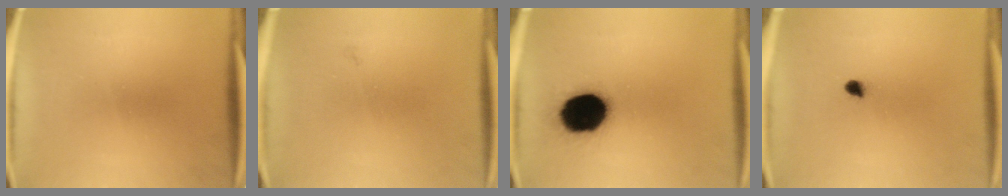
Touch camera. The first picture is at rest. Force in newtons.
{"total": 0.7}
{"total": 19.4}
{"total": 1.8}